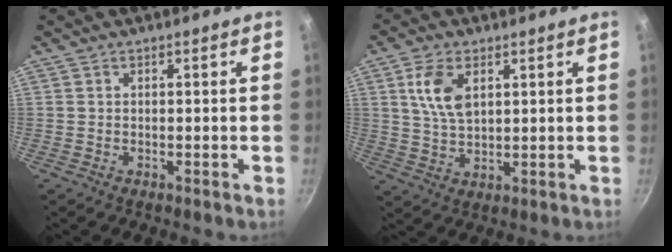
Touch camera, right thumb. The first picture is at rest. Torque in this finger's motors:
{"motor_torque": [1.05, 1.17, 0.97, 0.15, 0.12]}